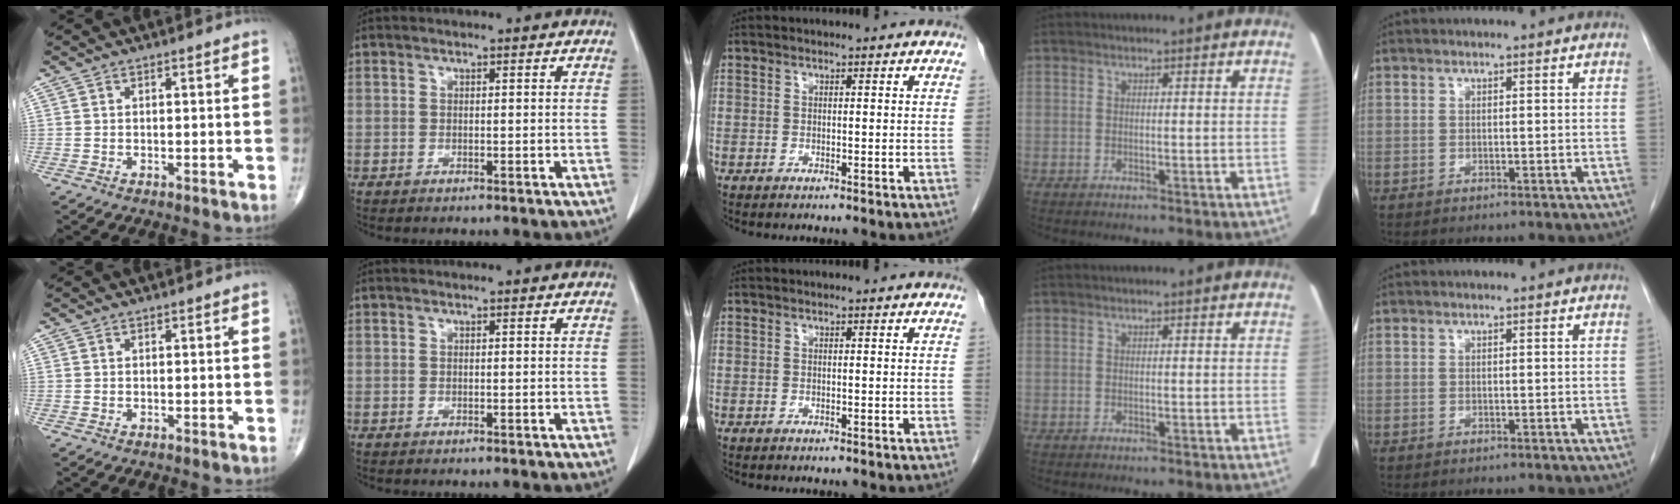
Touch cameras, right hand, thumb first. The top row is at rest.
{}